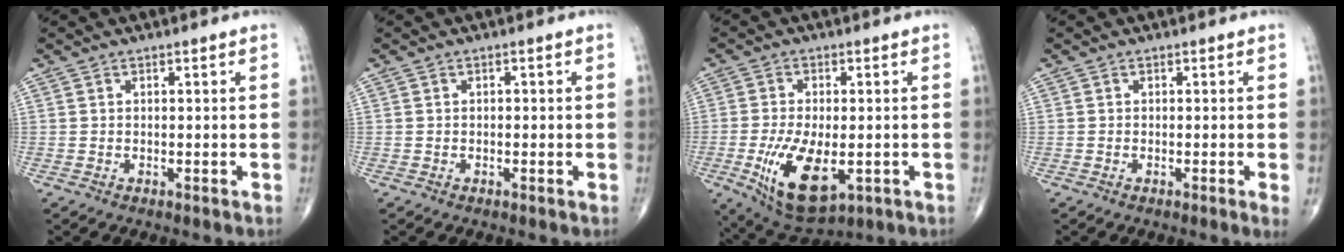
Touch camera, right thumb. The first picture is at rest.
{"total": 0.6, "force": [0.0, 0.4, 0.5], "torque": [-0.004, 0.000, -0.002]}
{"total": 13.2, "force": [-3.5, 6.4, 11.0], "torque": [-0.193, -0.013, -0.043]}
{"total": 1.9, "force": [-0.5, -0.2, 1.8], "torque": [-0.030, -0.006, -0.010]}